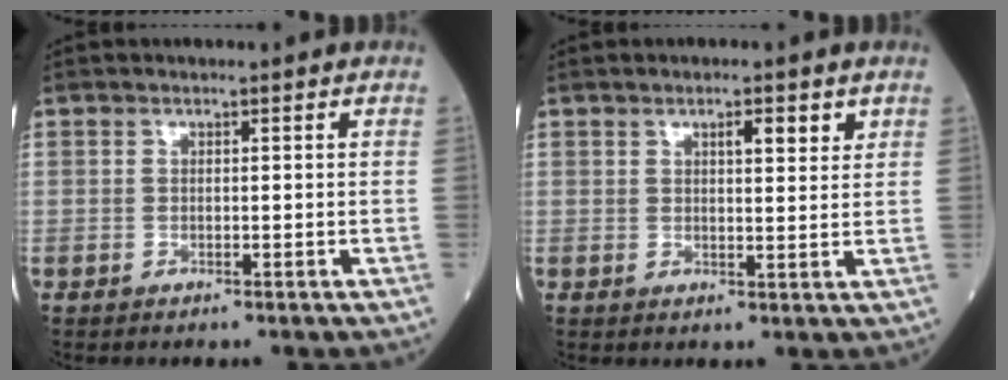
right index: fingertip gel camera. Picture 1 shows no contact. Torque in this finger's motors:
{"motor_torque": [-0.20, 0.26, -0.07, 0.03]}